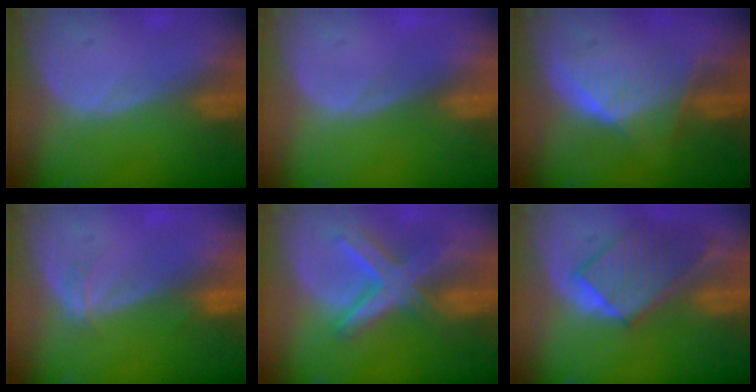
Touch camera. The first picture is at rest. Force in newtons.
{"total": 0.0}
{"total": 6.4, "press": 6.2, "slide": 1.6}
{"total": 1.5, "press": 1.4, "slide": 0.3}
{"total": 8.3, "press": 7.2, "slide": 4.2}
{"total": 9.1, "press": 8.0, "slide": 4.4}